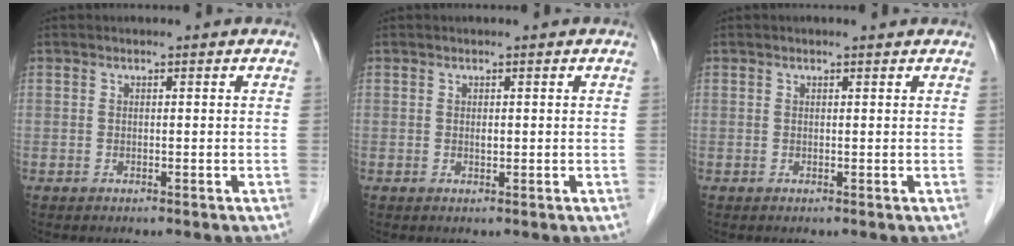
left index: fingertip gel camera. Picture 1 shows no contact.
{"total": 0.6, "force": [0.1, 0.3, 0.5], "torque": [-0.009, 0.000, 0.002]}
{"total": 0.9, "force": [0.8, 0.1, 0.5], "torque": [-0.011, 0.007, 0.012]}